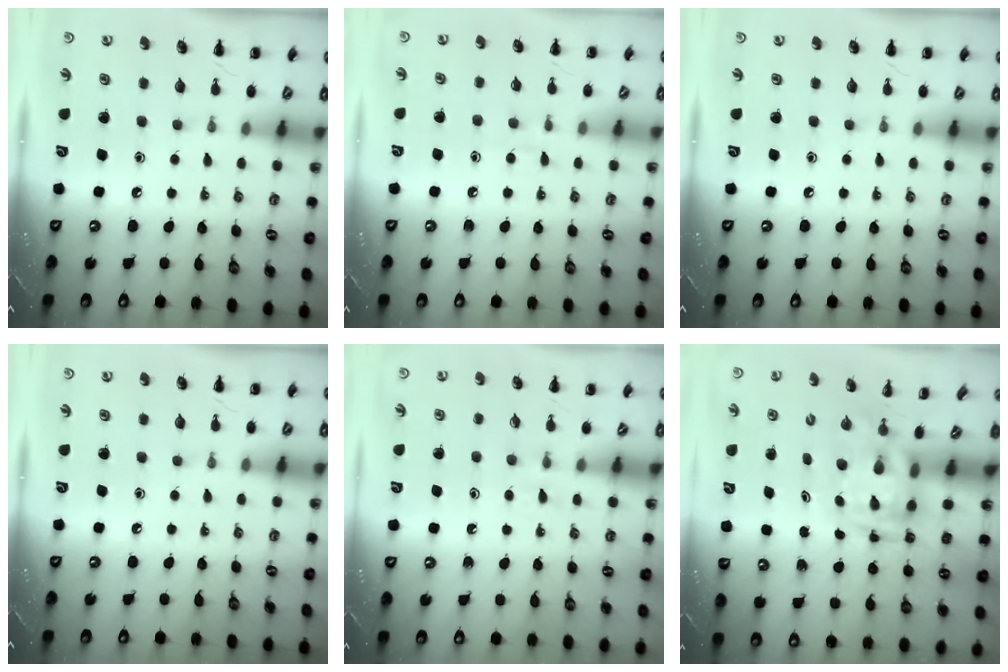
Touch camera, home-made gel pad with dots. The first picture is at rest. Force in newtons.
{"total": 4.0, "press": 3.7, "slide": 1.4}
{"total": 0.0}
{"total": 0.0}
{"total": 2.9, "press": 2.7, "slide": 1.2}
{"total": 3.8, "press": 3.7, "slide": 0.8}